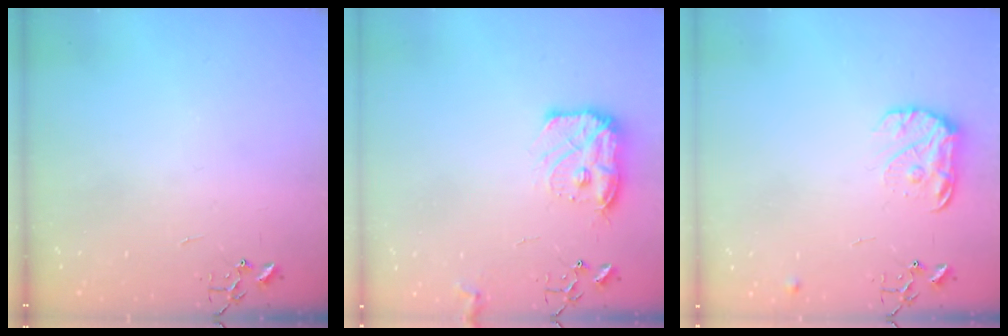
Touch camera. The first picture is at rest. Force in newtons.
{"total": 12.6, "press": 12.6, "slide": 0.6}
{"total": 11.5, "press": 11.5, "slide": 0.6}